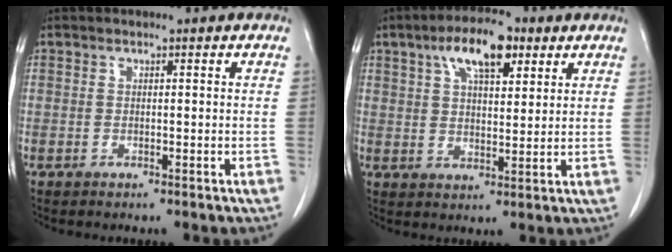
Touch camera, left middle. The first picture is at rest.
{"total": 9.0, "force": [4.8, 3.2, 6.9], "torque": [-0.124, 0.017, 0.081]}